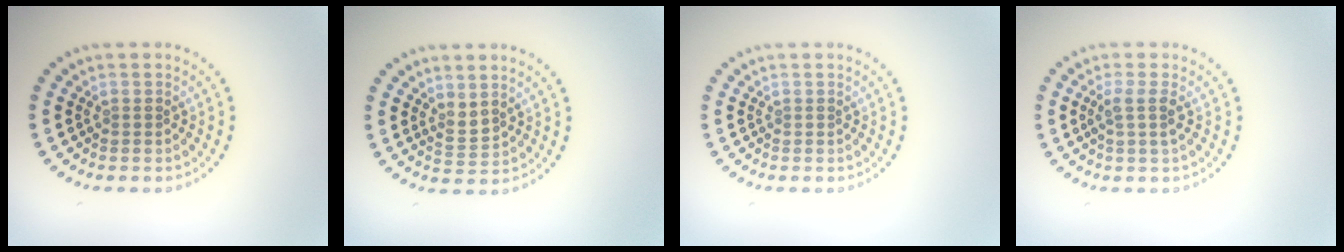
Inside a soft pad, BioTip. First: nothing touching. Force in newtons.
{"total": 1.4, "press": 1.2, "slide": 0.8}
{"total": 0.0}
{"total": 1.8, "press": 1.5, "slide": 1.1}